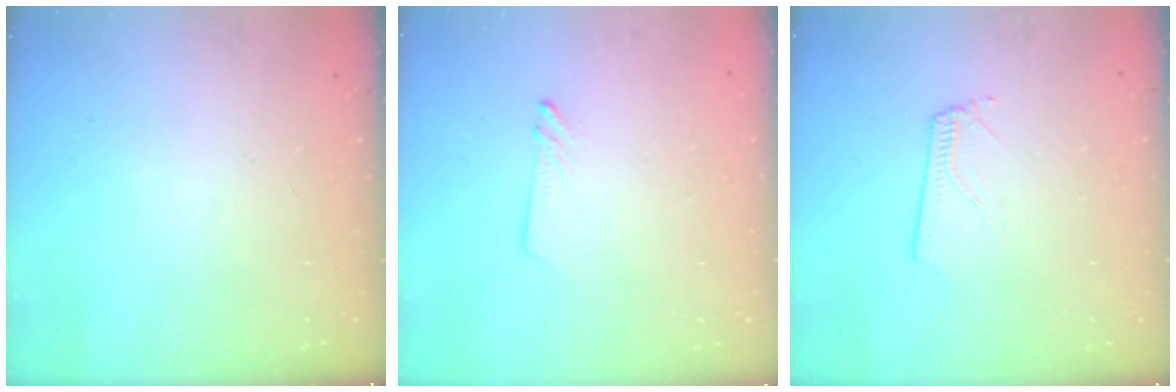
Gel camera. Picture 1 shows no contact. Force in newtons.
{"total": 1.5, "press": 1.5, "slide": 0.1}
{"total": 3.9, "press": 3.8, "slide": 0.5}